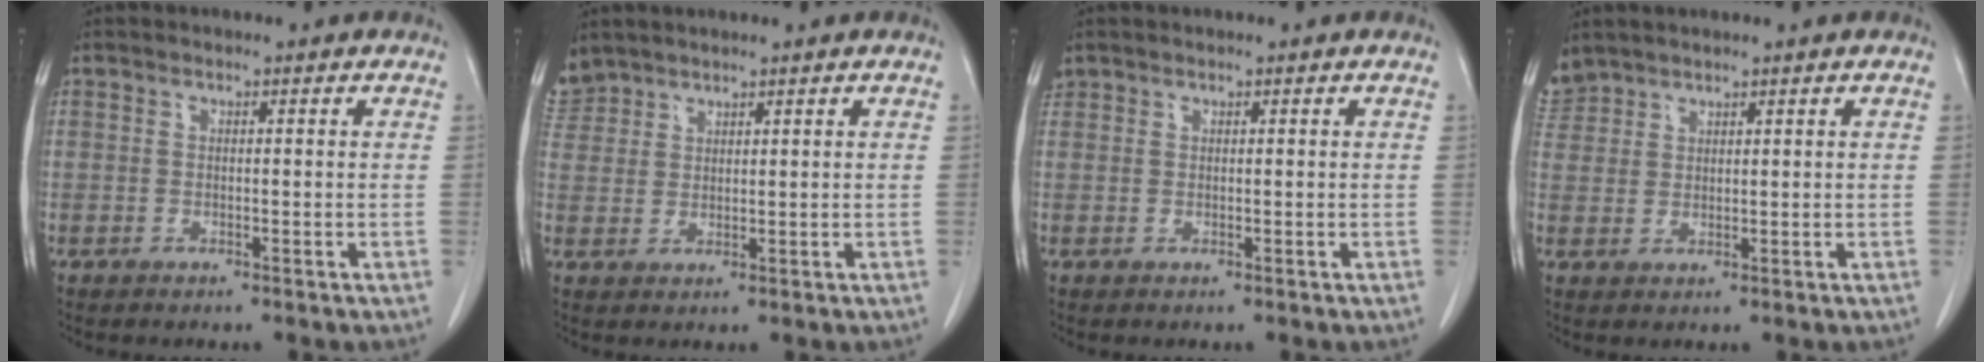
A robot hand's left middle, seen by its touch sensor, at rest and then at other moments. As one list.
[{"total": 4.2, "force": [3.7, 2.1, -0.1], "torque": [0.000, 0.014, 0.081]}, {"total": 0.8, "force": [0.6, 0.5, 0.0], "torque": [-0.001, 0.016, 0.015]}, {"total": 3.3, "force": [3.0, 1.2, -0.1], "torque": [-0.003, 0.014, 0.067]}]